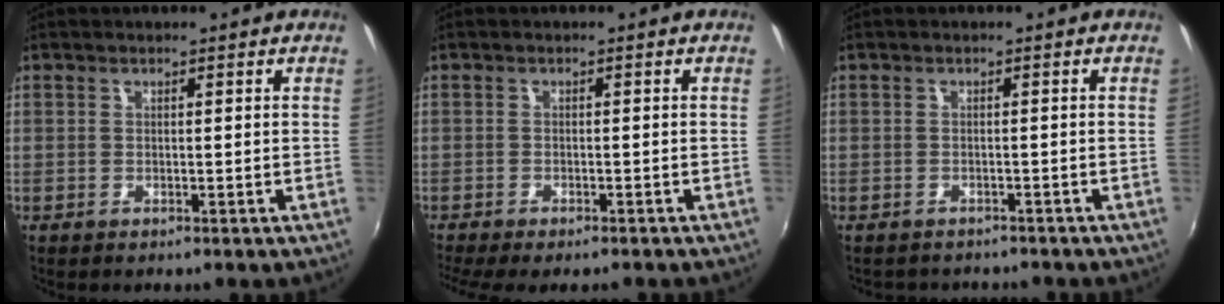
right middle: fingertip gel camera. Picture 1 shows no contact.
{"total": 5.4, "force": [-4.5, 0.9, 2.8], "torque": [-0.068, -0.027, -0.073]}
{"total": 3.6, "force": [-3.3, 1.3, 0.8], "torque": [-0.020, -0.015, -0.046]}